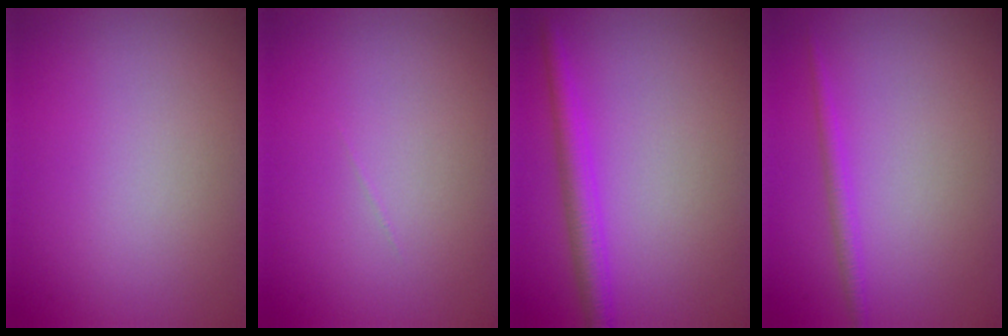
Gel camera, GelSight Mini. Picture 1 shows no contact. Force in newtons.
{"total": 0.0}
{"total": 3.0, "press": 3.0, "slide": 0.0}
{"total": 1.4, "press": 1.4, "slide": 0.1}